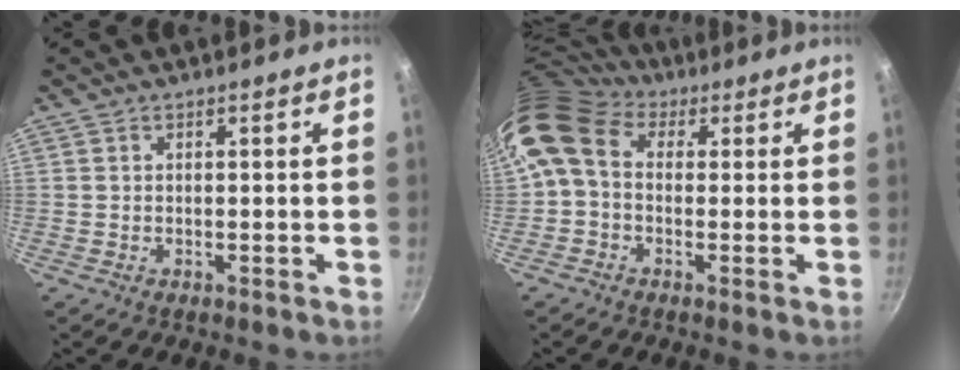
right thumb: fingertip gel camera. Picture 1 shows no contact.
{"total": 10.5, "force": [1.8, 7.9, 6.7], "torque": [-0.127, 0.025, 0.012]}